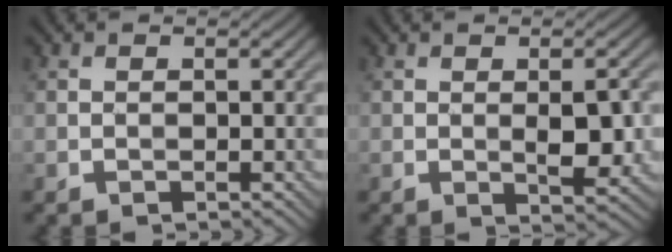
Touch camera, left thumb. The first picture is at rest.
{"total": 3.8, "force": [-0.3, 1.2, 3.6], "torque": [-0.063, -0.002, -0.004]}